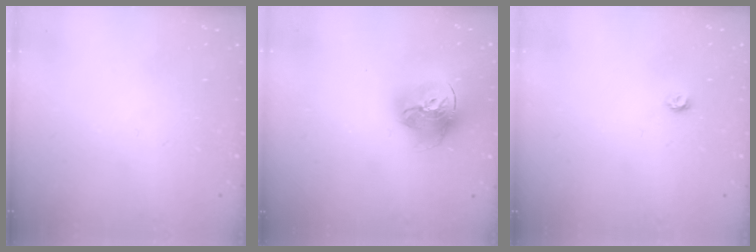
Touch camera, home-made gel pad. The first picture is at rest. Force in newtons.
{"total": 17.9, "press": 17.9, "slide": 1.6}
{"total": 3.2, "press": 3.2, "slide": 0.3}